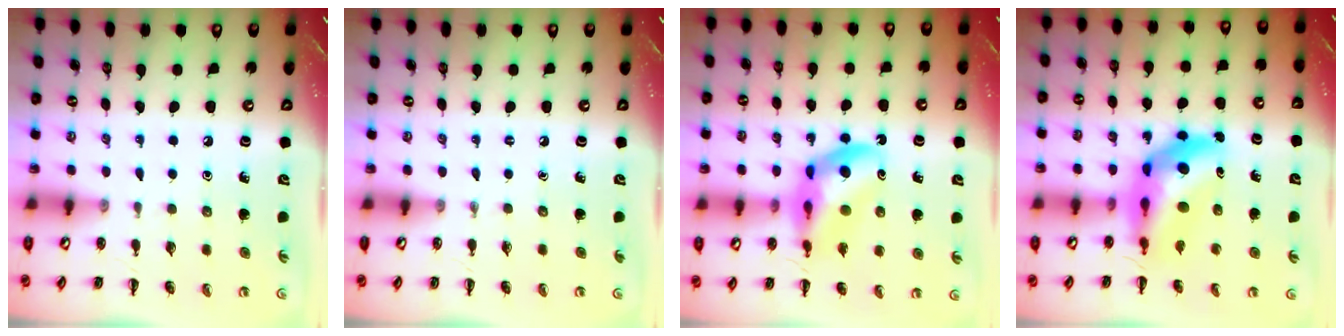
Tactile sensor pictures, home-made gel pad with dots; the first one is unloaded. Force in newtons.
{"total": 0.0}
{"total": 12.6, "press": 12.1, "slide": 3.5}
{"total": 9.8, "press": 9.3, "slide": 3.2}